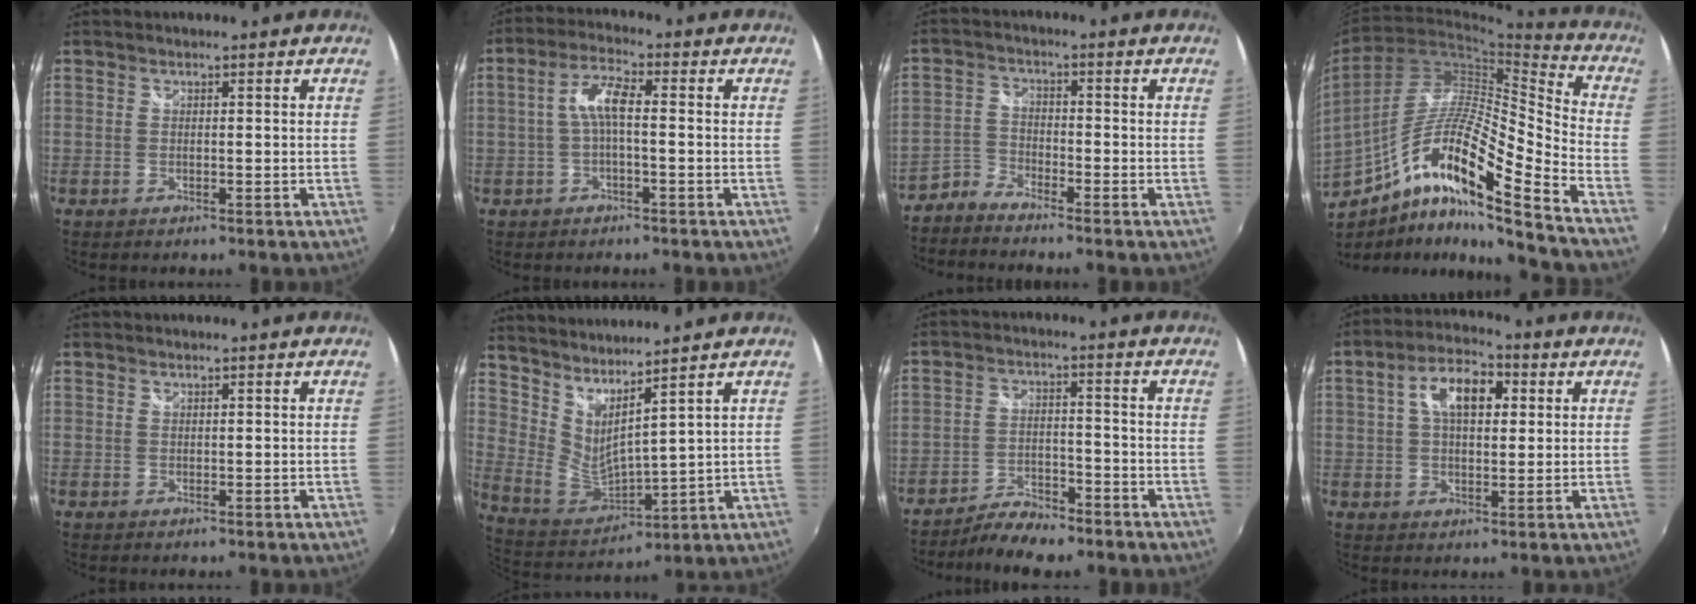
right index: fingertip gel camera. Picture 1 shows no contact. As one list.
[{"total": 5.3, "force": [-0.5, 1.2, 5.1], "torque": [-0.107, 0.014, -0.011]}, {"total": 3.4, "force": [-3.2, 0.9, 0.2], "torque": [-0.003, 0.002, -0.072]}, {"total": 19.3, "force": [-10.2, 2.3, 16.3], "torque": [-0.280, -0.007, -0.194]}, {"total": 0.5, "force": [0.5, 0.0, -0.1], "torque": [0.004, 0.004, 0.009]}, {"total": 1.1, "force": [1.0, 0.0, 0.4], "torque": [-0.006, 0.000, 0.019]}, {"total": 7.2, "force": [-6.3, 2.2, 2.9], "torque": [-0.072, 0.000, -0.107]}, {"total": 9.5, "force": [2.6, 5.1, 7.5], "torque": [-0.133, 0.026, 0.041]}]